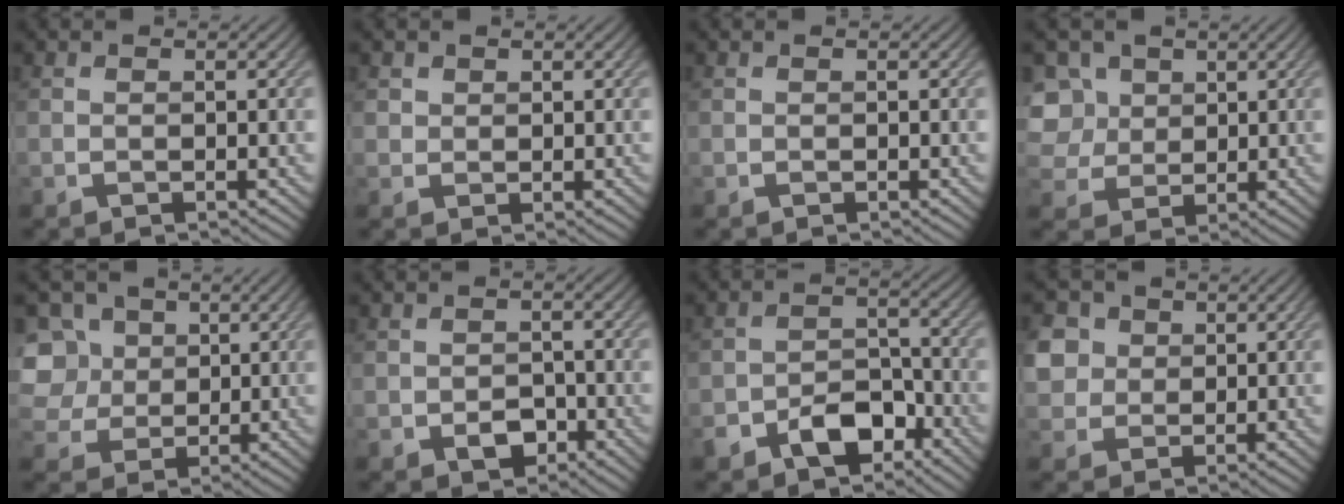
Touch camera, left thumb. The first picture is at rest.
{"total": 1.5, "force": [0.9, 1.2, 0.3], "torque": [-0.008, -0.002, 0.016]}
{"total": 0.0}
{"total": 7.3, "force": [2.3, 6.2, 3.3], "torque": [-0.122, 0.019, 0.040]}
{"total": 9.5, "force": [3.2, 7.8, 4.4], "torque": [-0.142, 0.019, 0.051]}
{"total": 3.0, "force": [-1.4, 2.2, 1.5], "torque": [-0.026, -0.008, -0.024]}
{"total": 7.2, "force": [-4.5, 4.3, 3.7], "torque": [-0.062, -0.008, -0.088]}
{"total": 5.1, "force": [1.4, 4.5, 1.8], "torque": [-0.078, 0.009, 0.017]}